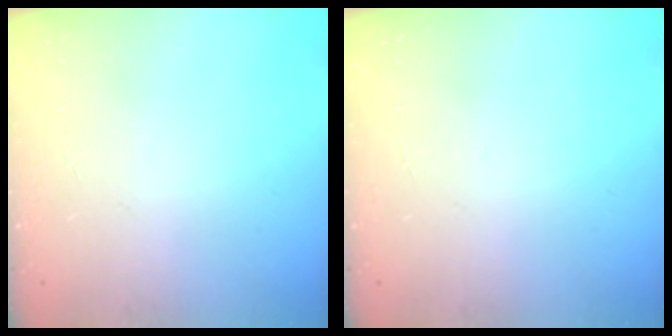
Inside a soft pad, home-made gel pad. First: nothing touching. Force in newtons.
{"total": 0.0}